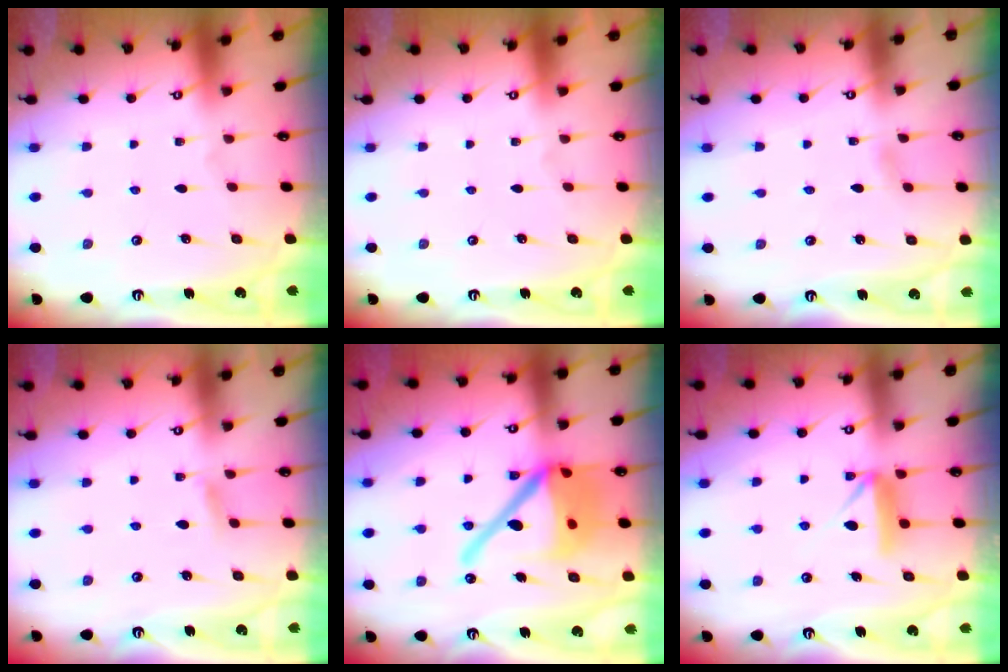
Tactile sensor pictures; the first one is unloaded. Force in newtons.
{"total": 0.0}
{"total": 3.0, "press": 3.0, "slide": 0.3}
{"total": 4.9, "press": 4.8, "slide": 0.6}
{"total": 18.8, "press": 18.5, "slide": 3.3}
{"total": 8.6, "press": 8.6, "slide": 0.6}